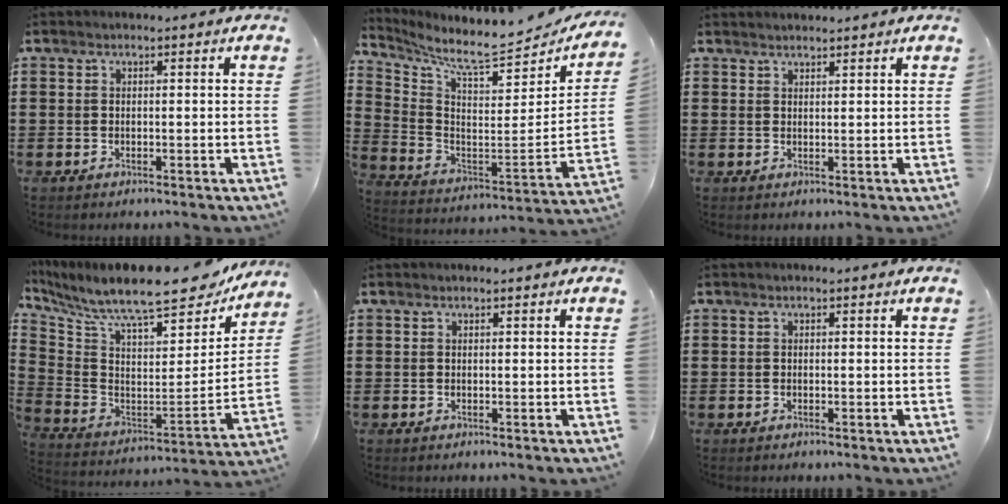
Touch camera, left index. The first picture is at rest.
{"total": 7.4, "force": [6.7, 0.2, 3.2], "torque": [-0.090, -0.069, 0.106]}
{"total": 1.4, "force": [1.4, 0.2, -0.2], "torque": [-0.001, 0.002, 0.029]}
{"total": 11.8, "force": [9.9, 2.0, 6.1], "torque": [-0.139, -0.076, 0.165]}
{"total": 0.0}
{"total": 0.0}